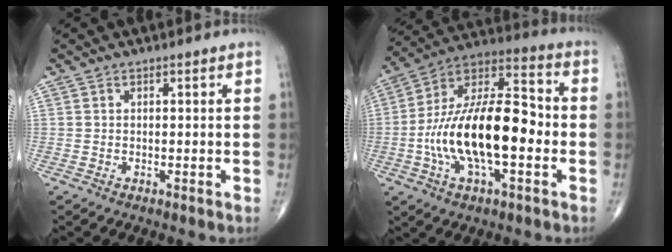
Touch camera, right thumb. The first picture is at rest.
{"total": 22.1, "force": [-3.5, 9.8, 19.5], "torque": [-0.343, 0.039, -0.064]}